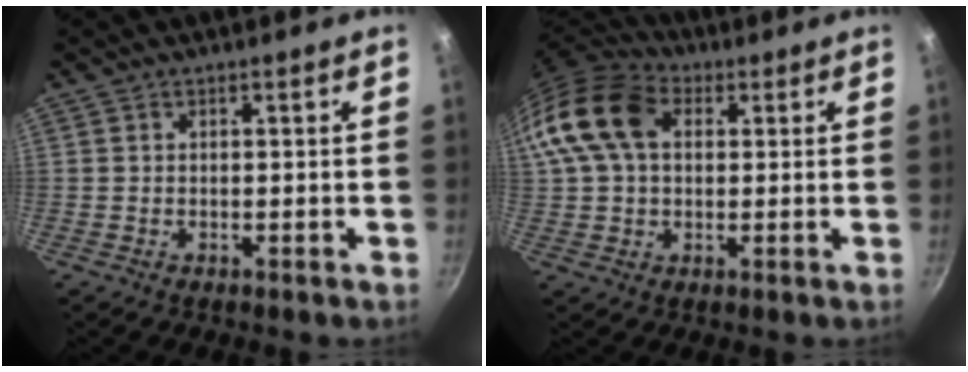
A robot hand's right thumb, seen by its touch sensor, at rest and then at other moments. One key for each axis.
{"total": 14.5, "fx": 3.4, "fy": 10.1, "fz": 9.9, "tx": -0.176, "ty": 0.023, "tz": 0.044}